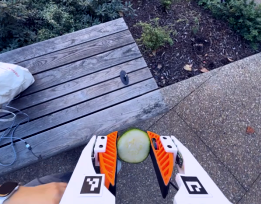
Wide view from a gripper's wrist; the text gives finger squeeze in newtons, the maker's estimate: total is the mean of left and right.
{"total": 14.1, "left": 14.7, "right": 13.6}